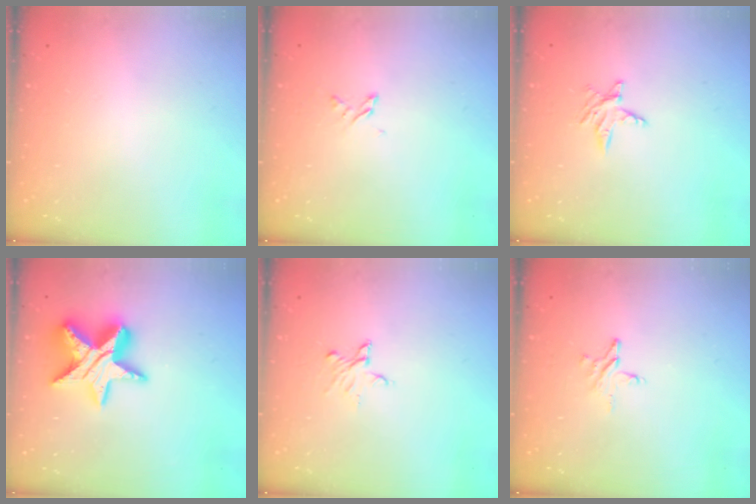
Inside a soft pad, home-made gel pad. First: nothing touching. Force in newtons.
{"total": 1.7, "press": 1.7, "slide": 0.3}
{"total": 3.9, "press": 3.9, "slide": 0.5}
{"total": 15.7, "press": 15.7, "slide": 1.3}
{"total": 4.9, "press": 4.9, "slide": 0.5}
{"total": 3.8, "press": 3.8, "slide": 0.3}